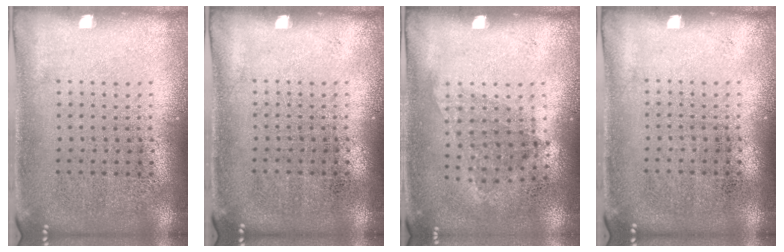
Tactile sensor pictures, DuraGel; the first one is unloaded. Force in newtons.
{"total": 0.0}
{"total": 0.9, "press": 0.7, "slide": 0.6}
{"total": 0.0}